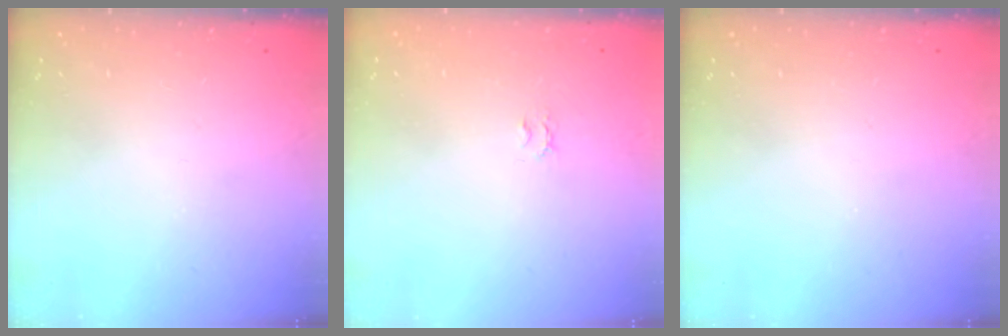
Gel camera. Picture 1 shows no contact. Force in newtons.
{"total": 1.9, "press": 1.9, "slide": 0.2}
{"total": 0.0}